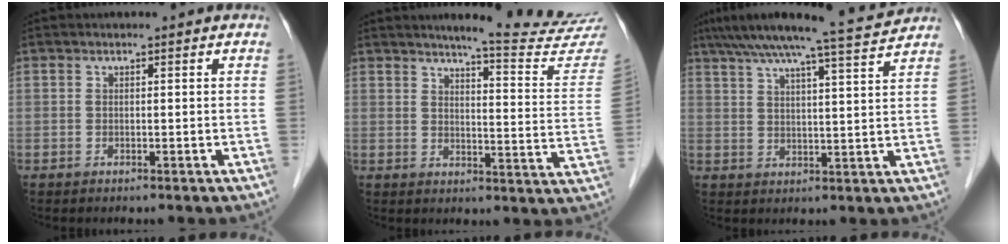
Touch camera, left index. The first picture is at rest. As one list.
[{"total": 16.6, "force": [15.8, -0.8, 5.2], "torque": [-0.067, -0.109, 0.173]}, {"total": 11.2, "force": [10.1, -1.3, 4.6], "torque": [-0.081, -0.001, 0.146]}]